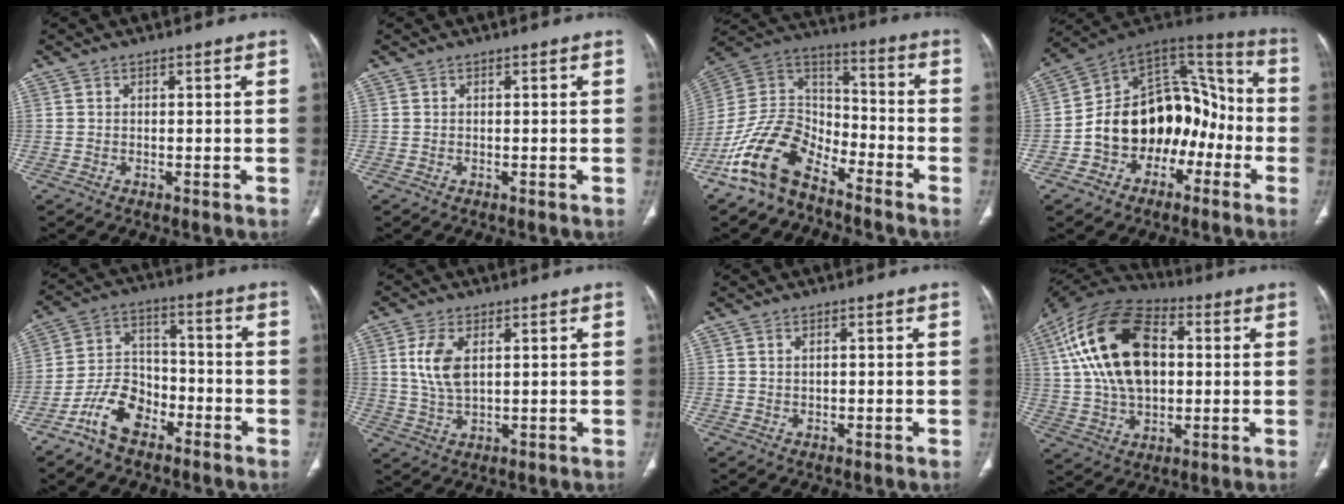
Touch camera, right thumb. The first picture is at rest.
{"total": 0.0}
{"total": 15.3, "force": [-10.5, 8.1, 7.6], "torque": [-0.133, 0.087, -0.206]}
{"total": 19.5, "force": [-5.4, 14.1, 12.2], "torque": [-0.132, 0.090, -0.085]}
{"total": 10.0, "force": [-6.3, 6.0, 4.9], "torque": [-0.083, 0.052, -0.125]}
{"total": 7.3, "force": [2.0, 3.7, 5.9], "torque": [-0.124, -0.007, 0.047]}
{"total": 0.9, "force": [0.2, 0.5, 0.7], "torque": [-0.015, 0.001, 0.008]}
{"total": 22.0, "force": [4.0, 13.2, 17.2], "torque": [-0.312, 0.013, 0.065]}